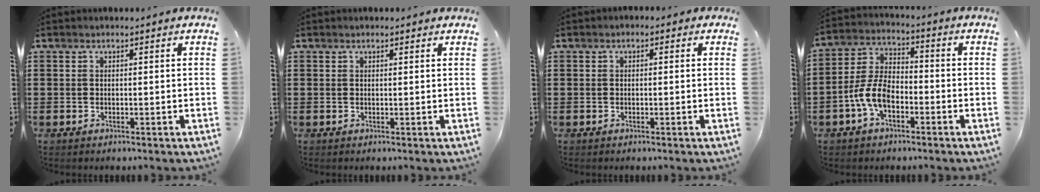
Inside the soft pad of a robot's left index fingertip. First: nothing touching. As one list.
[{"total": 0.7, "force": [0.4, 0.3, 0.4], "torque": [-0.008, 0.004, 0.008]}, {"total": 0.9, "force": [-0.4, 0.6, 0.5], "torque": [-0.010, 0.002, -0.009]}, {"total": 7.2, "force": [-3.4, 3.8, 5.1], "torque": [-0.127, 0.004, -0.072]}]